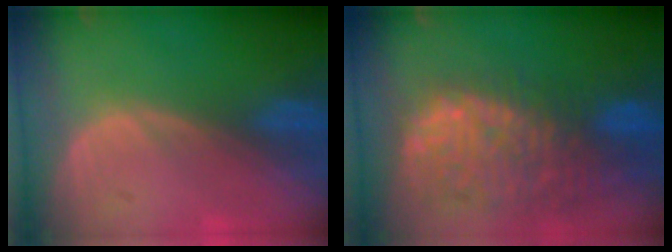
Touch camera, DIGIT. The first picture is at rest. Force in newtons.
{"total": 12.9, "press": 11.2, "slide": 6.5}